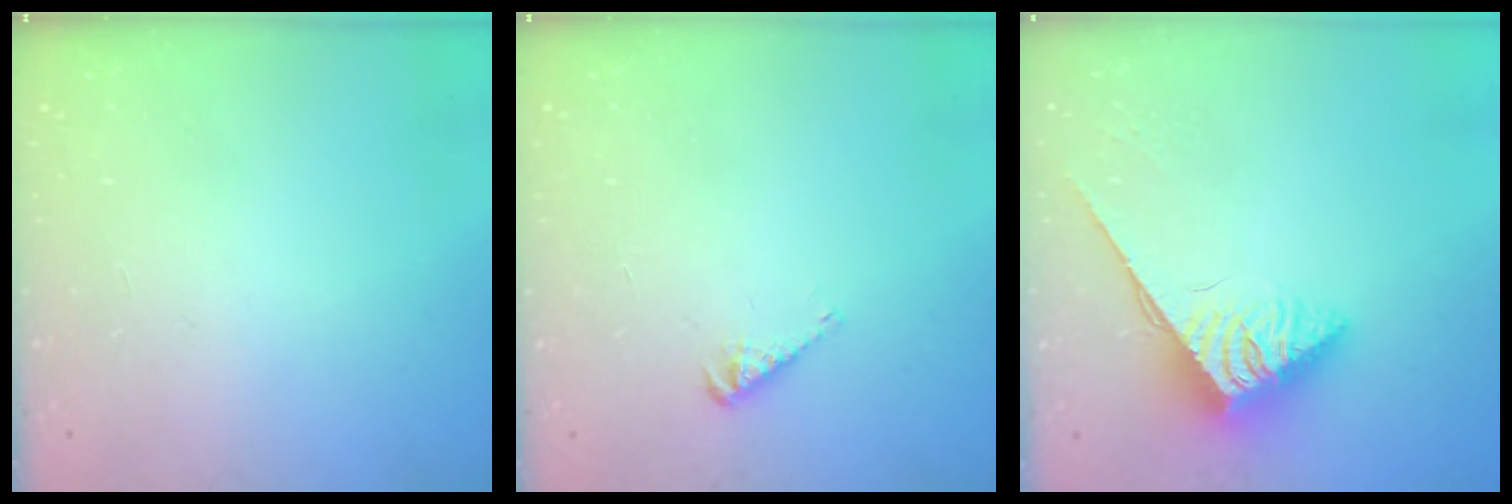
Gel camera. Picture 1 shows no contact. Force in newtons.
{"total": 2.5, "press": 2.5, "slide": 0.1}
{"total": 3.9, "press": 3.9, "slide": 0.5}